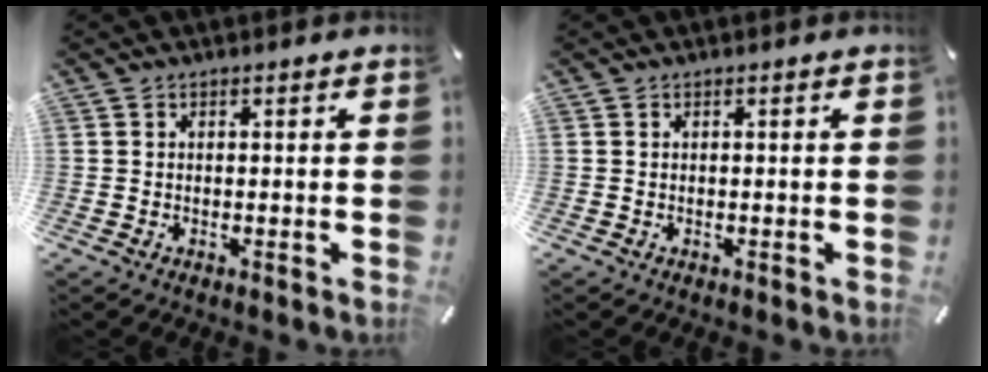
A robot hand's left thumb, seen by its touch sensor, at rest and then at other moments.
{"total": 0.0}